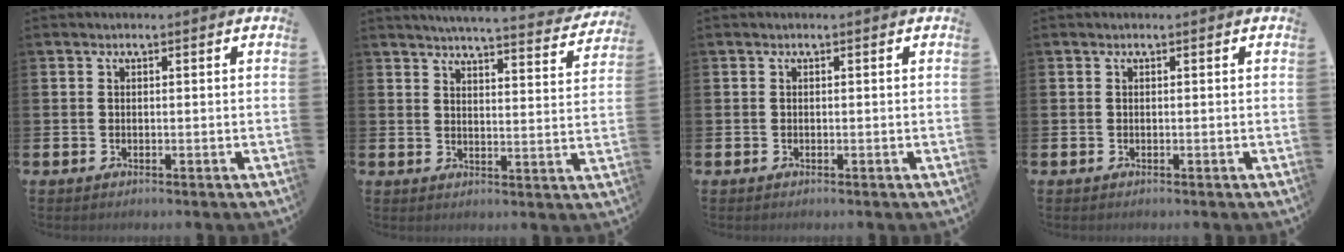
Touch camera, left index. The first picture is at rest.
{"total": 5.1, "force": [5.0, -0.1, 1.2], "torque": [-0.027, -0.038, 0.082]}
{"total": 0.0}
{"total": 0.0}